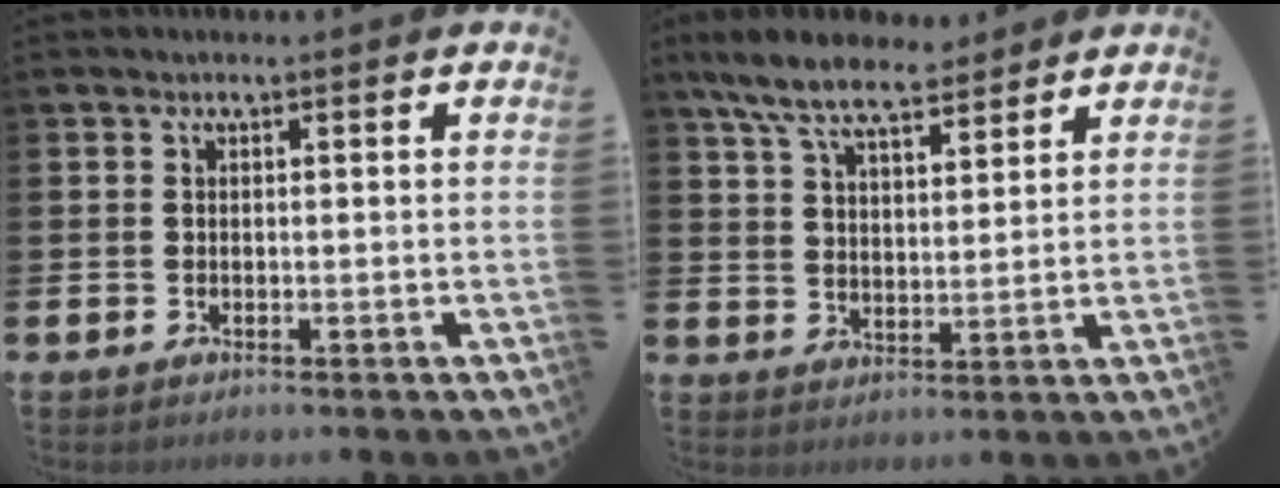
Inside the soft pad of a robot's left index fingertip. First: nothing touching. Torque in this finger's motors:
{"motor_torque": [1.11, -1.04, 0.23, 0.21]}